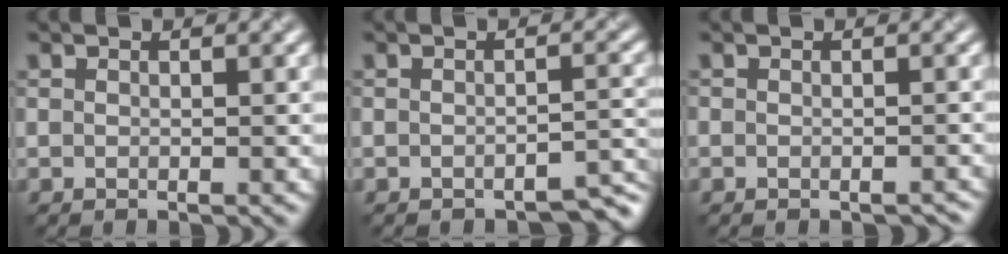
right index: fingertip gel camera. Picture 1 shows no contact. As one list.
[{"total": 2.3, "force": [-2.0, 0.5, 1.0], "torque": [-0.008, 0.005, -0.027]}, {"total": 1.1, "force": [-0.9, 0.5, 0.3], "torque": [-0.002, -0.004, -0.011]}]